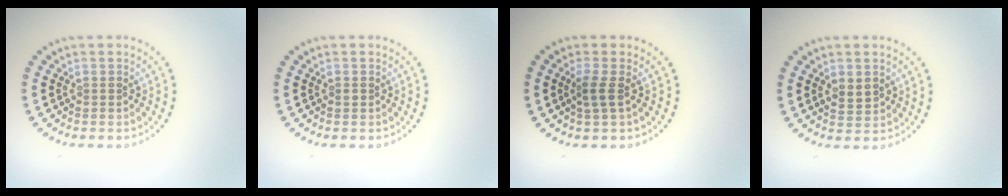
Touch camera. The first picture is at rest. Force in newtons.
{"total": 0.5, "press": 0.4, "slide": 0.3}
{"total": 1.6, "press": 1.3, "slide": 1.0}
{"total": 1.7, "press": 1.7, "slide": 0.3}